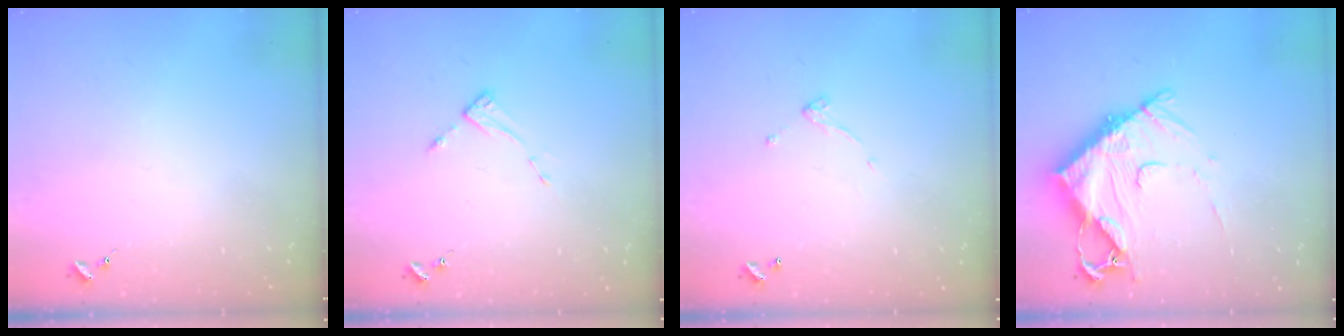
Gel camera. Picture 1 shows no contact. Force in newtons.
{"total": 2.6, "press": 2.6, "slide": 0.3}
{"total": 4.4, "press": 4.4, "slide": 0.2}
{"total": 14.6, "press": 14.6, "slide": 1.5}